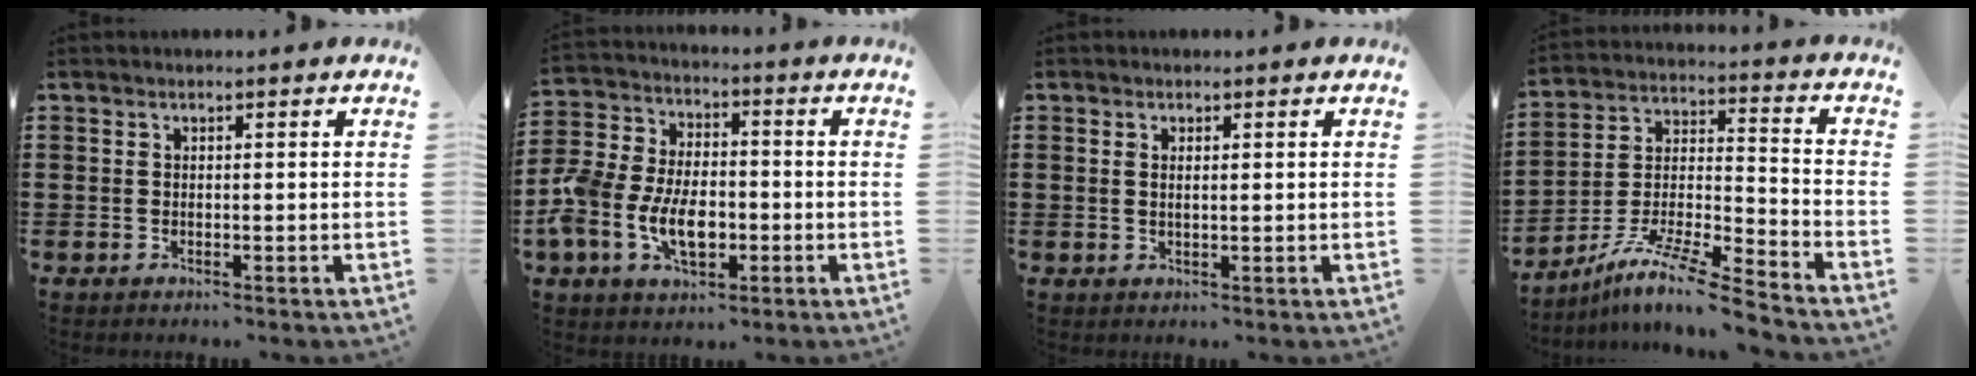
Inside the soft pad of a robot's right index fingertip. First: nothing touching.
{"total": 9.5, "force": [-3.1, 6.0, 6.7], "torque": [-0.172, -0.001, -0.064]}
{"total": 1.1, "force": [0.3, 0.4, 0.9], "torque": [-0.019, 0.003, 0.006]}
{"total": 10.5, "force": [-8.8, 0.8, 5.8], "torque": [-0.112, 0.011, -0.178]}